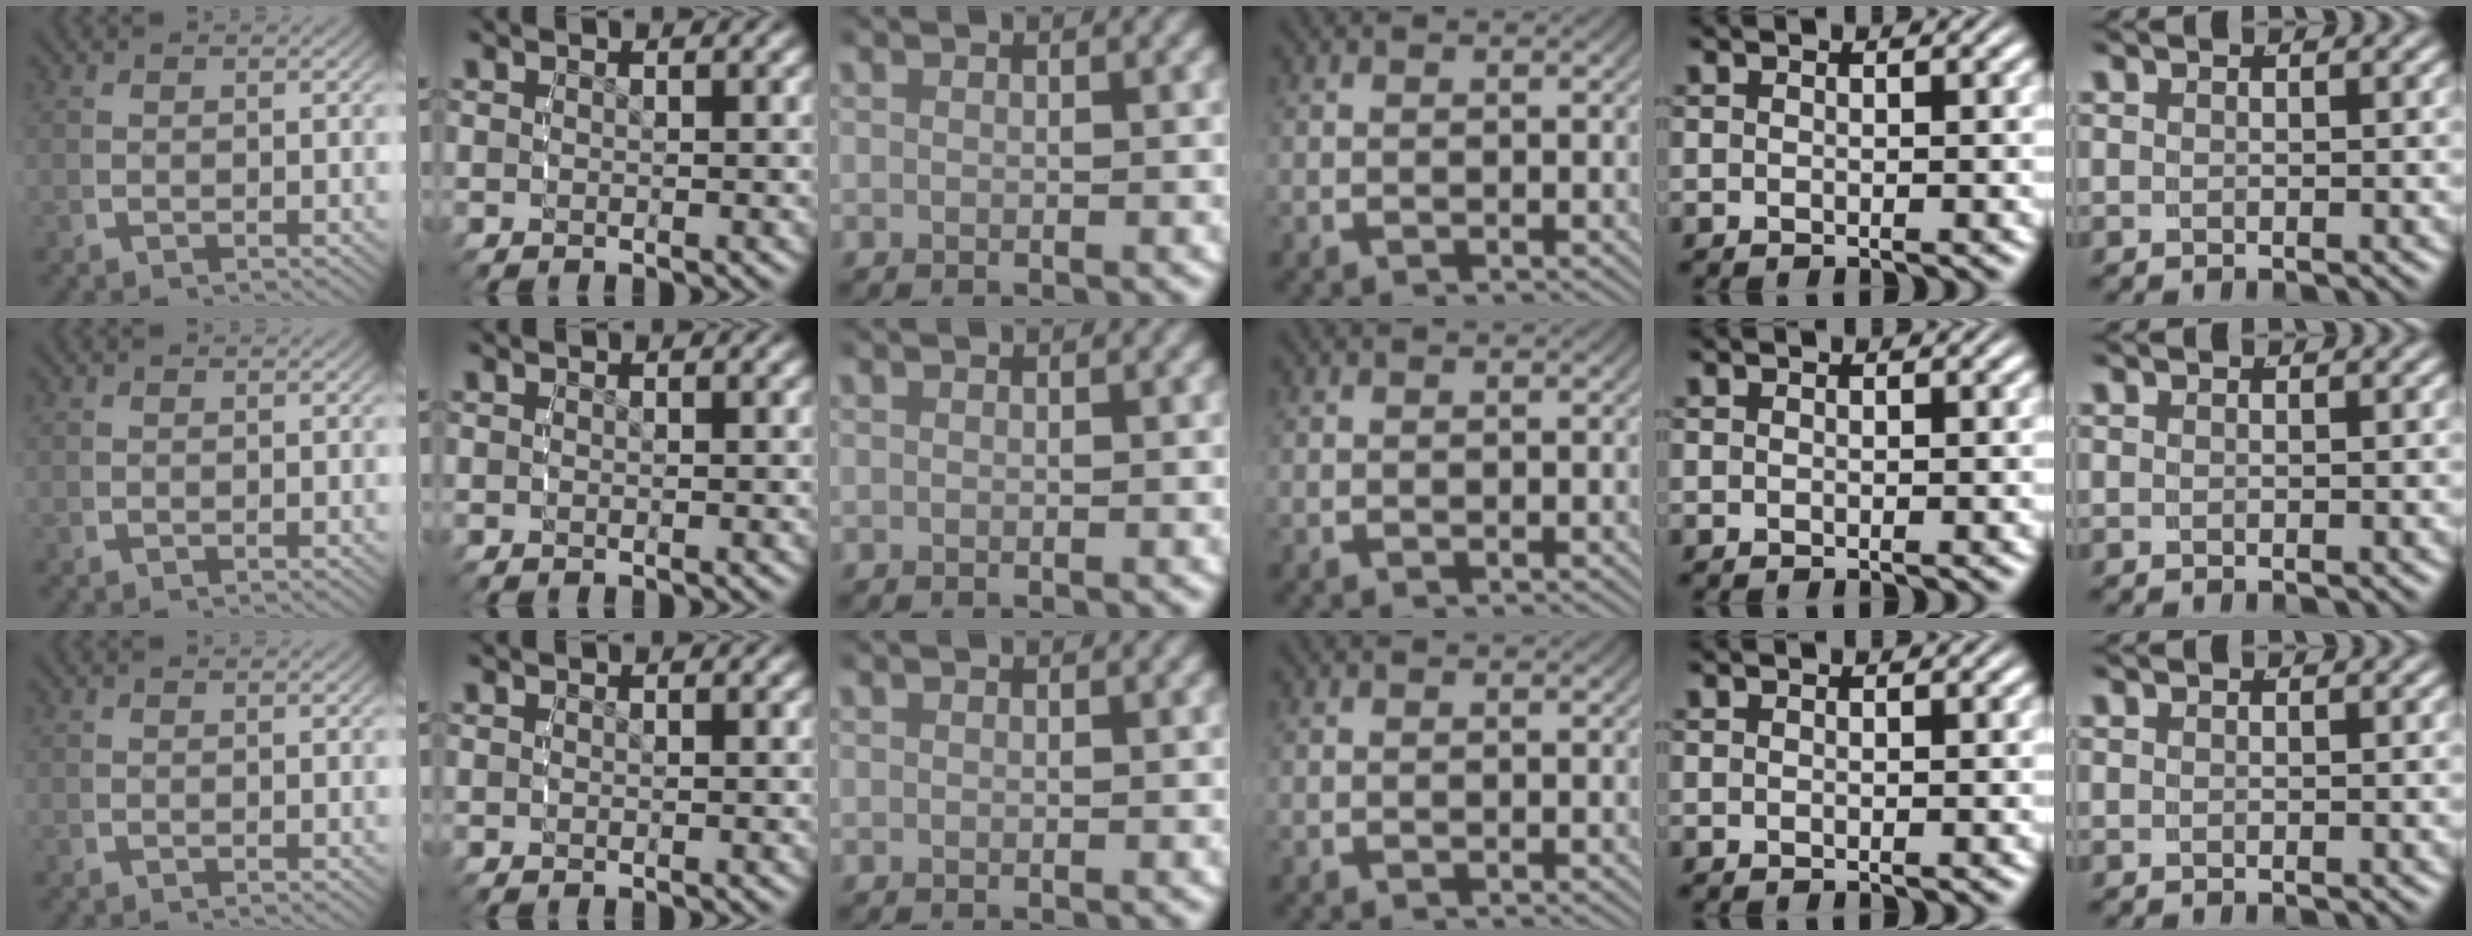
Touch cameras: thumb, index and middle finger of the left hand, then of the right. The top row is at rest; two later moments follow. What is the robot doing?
{"motion": "reach", "object": "jar lid"}